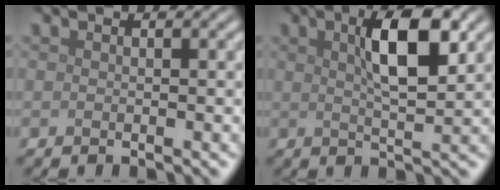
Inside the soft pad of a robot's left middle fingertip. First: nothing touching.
{"total": 6.0, "force": [2.0, 1.7, 5.4], "torque": [-0.087, 0.010, 0.032]}